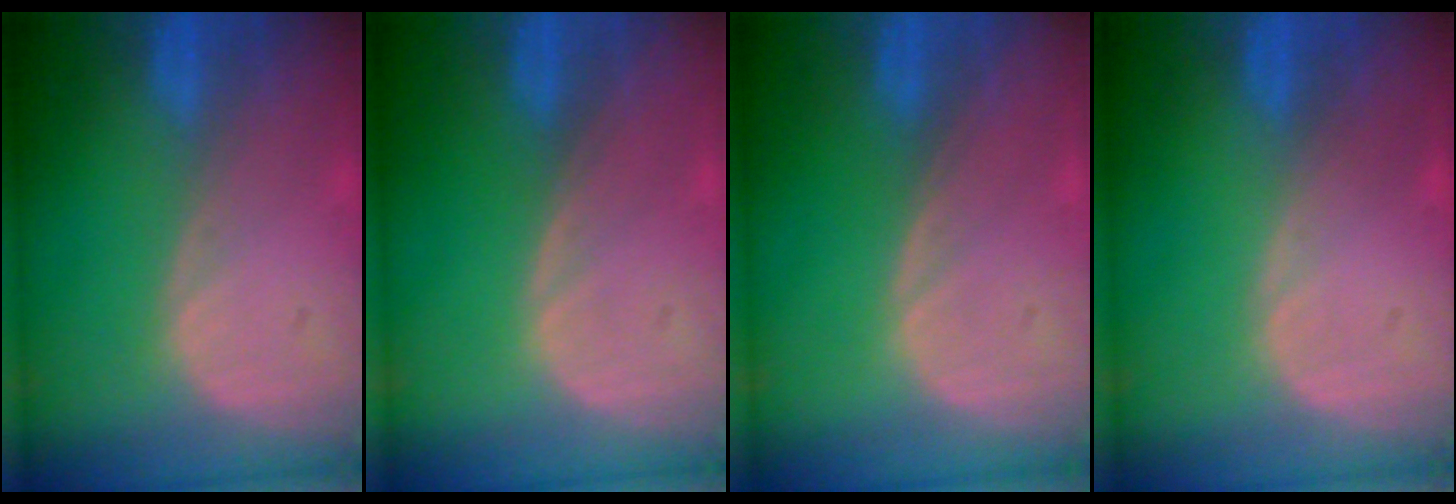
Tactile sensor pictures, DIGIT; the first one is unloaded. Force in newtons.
{"total": 0.0}
{"total": 0.0}
{"total": 0.0}